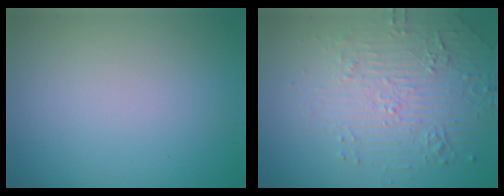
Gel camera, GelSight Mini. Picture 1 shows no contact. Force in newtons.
{"total": 5.1, "press": 3.9, "slide": 3.3}